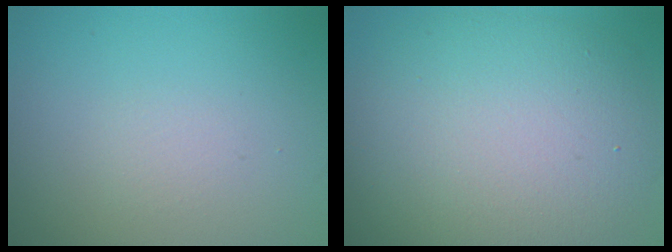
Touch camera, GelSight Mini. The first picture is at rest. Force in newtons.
{"total": 10.7, "press": 10.7, "slide": 1.1}